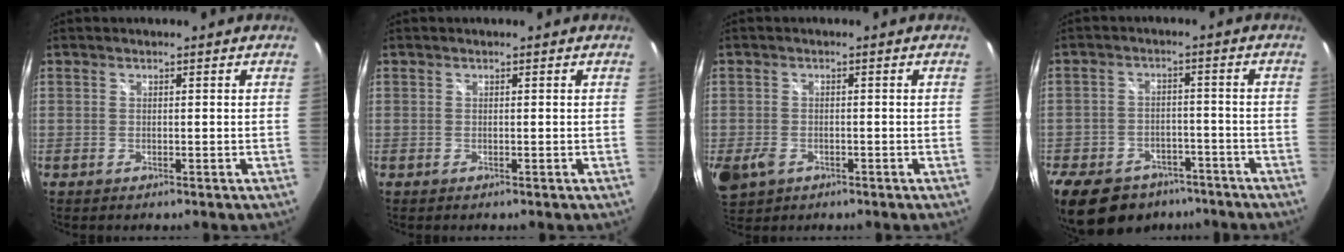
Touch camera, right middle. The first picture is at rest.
{"total": 0.0}
{"total": 6.5, "force": [-2.9, 4.4, 3.8], "torque": [-0.094, -0.017, -0.049]}
{"total": 17.5, "force": [-12.3, 10.0, 7.4], "torque": [-0.190, -0.003, -0.175]}